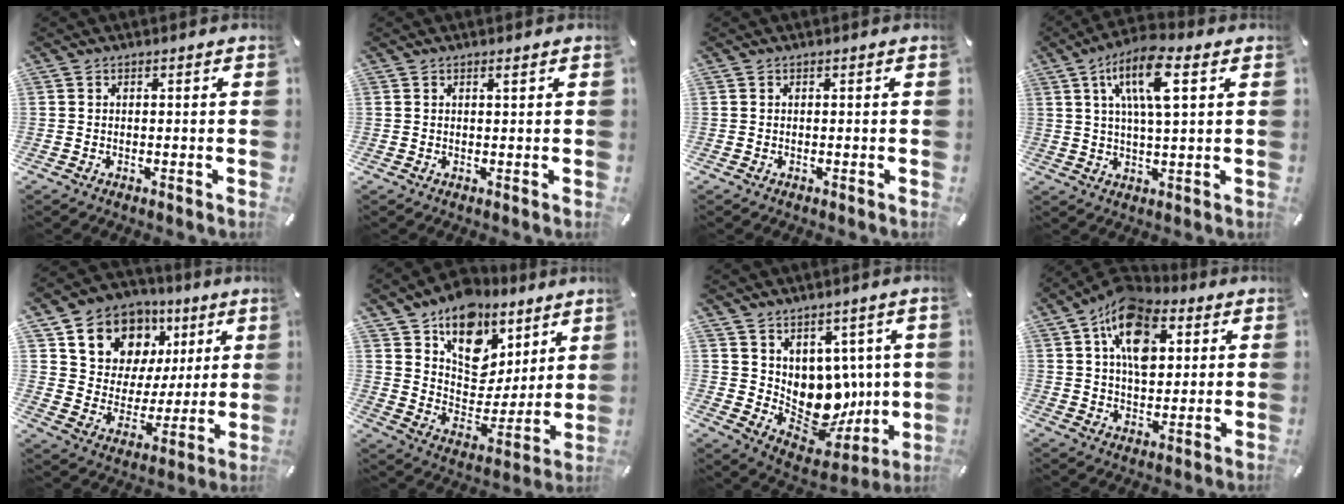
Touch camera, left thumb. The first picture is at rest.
{"total": 0.9, "force": [0.5, 0.0, 0.7], "torque": [-0.013, -0.001, 0.008]}
{"total": 0.0}
{"total": 11.5, "force": [4.5, 3.4, 10.0], "torque": [-0.182, 0.004, 0.076]}
{"total": 13.3, "force": [7.5, 10.5, 3.2], "torque": [-0.063, -0.054, 0.143]}
{"total": 14.9, "force": [9.8, 10.2, 4.6], "torque": [-0.059, -0.089, 0.174]}
{"total": 12.2, "force": [2.6, 10.6, 5.4], "torque": [-0.073, -0.062, 0.071]}
{"total": 15.1, "force": [5.5, 9.5, 10.3], "torque": [-0.174, -0.004, 0.099]}